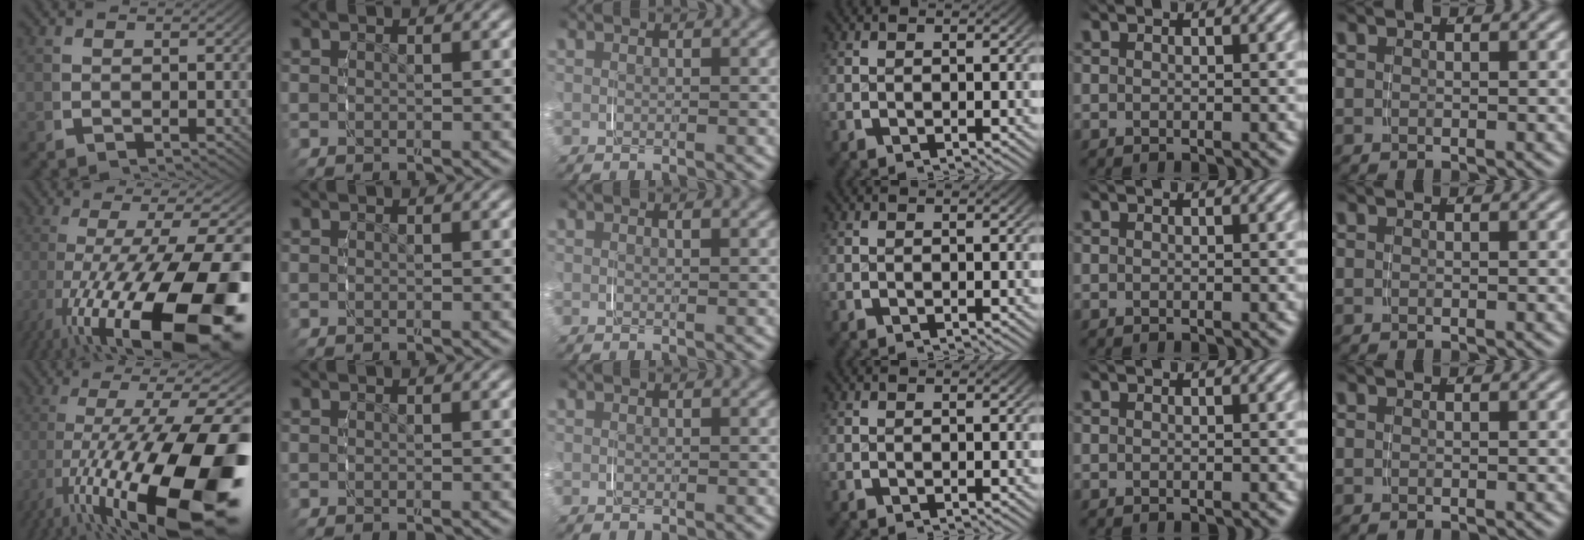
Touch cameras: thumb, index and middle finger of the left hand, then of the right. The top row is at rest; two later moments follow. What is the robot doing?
{"motion": "grasp_and_lifting", "object": "glasses case"}